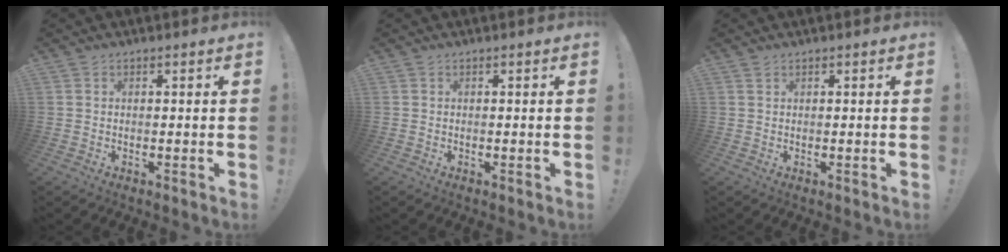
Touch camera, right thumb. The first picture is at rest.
{"total": 0.0}
{"total": 0.6, "force": [0.4, 0.3, 0.3], "torque": [0.002, -0.003, 0.007]}